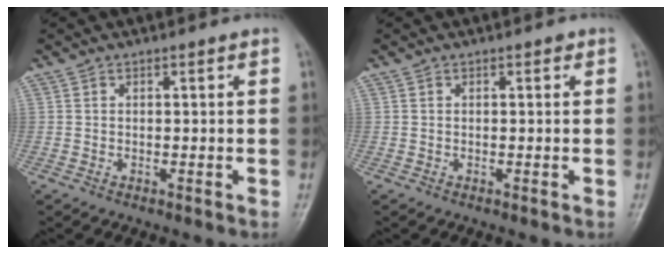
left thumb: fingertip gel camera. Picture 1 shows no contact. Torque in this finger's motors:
{"motor_torque": [0.34, 0.18, -0.15, -0.05, 0.00]}